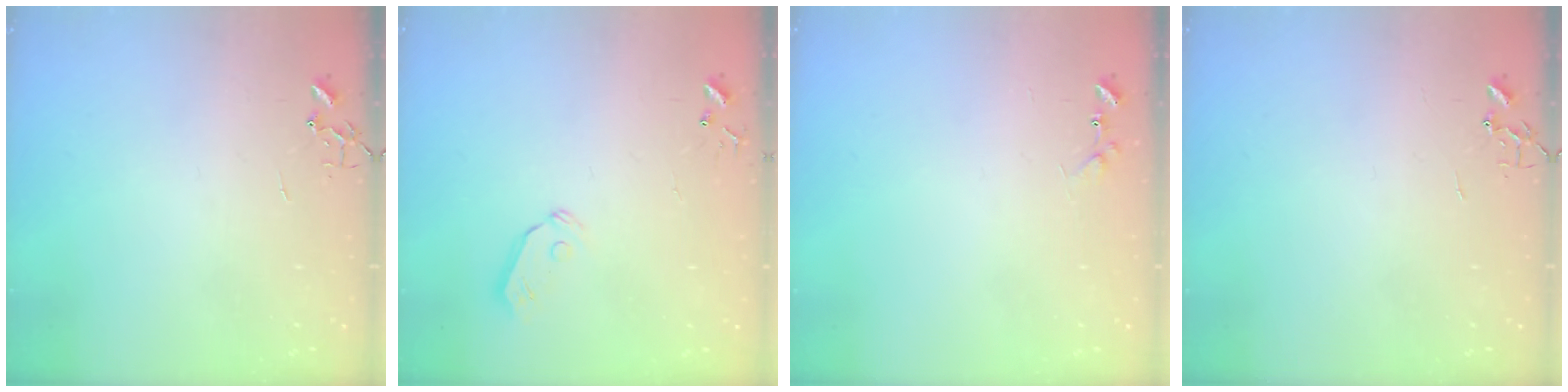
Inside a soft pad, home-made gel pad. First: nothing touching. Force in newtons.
{"total": 5.8, "press": 5.8, "slide": 0.5}
{"total": 7.1, "press": 7.0, "slide": 0.5}
{"total": 0.0}